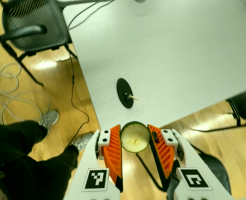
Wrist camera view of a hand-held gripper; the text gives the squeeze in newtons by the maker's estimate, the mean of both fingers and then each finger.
{"total": 9.5, "left": 9.3, "right": 9.6}